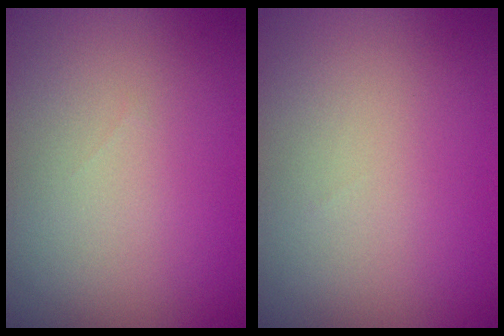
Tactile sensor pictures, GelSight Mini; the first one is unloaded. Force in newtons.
{"total": 0.0}